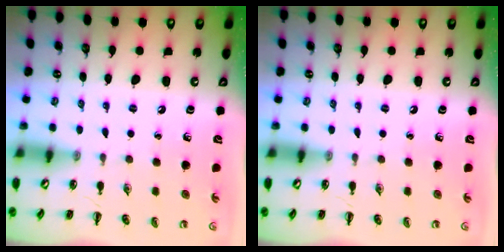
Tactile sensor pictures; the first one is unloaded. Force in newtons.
{"total": 0.0}